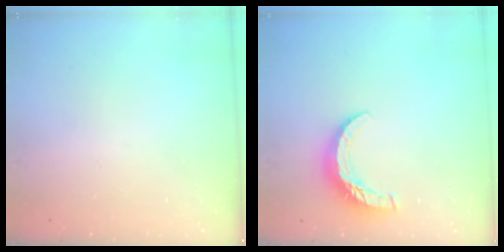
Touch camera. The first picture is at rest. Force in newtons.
{"total": 8.6, "press": 8.5, "slide": 0.8}